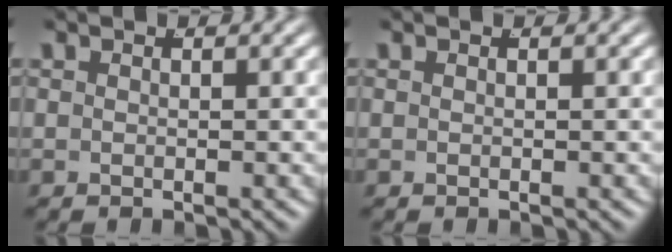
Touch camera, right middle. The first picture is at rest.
{"total": 0.0}